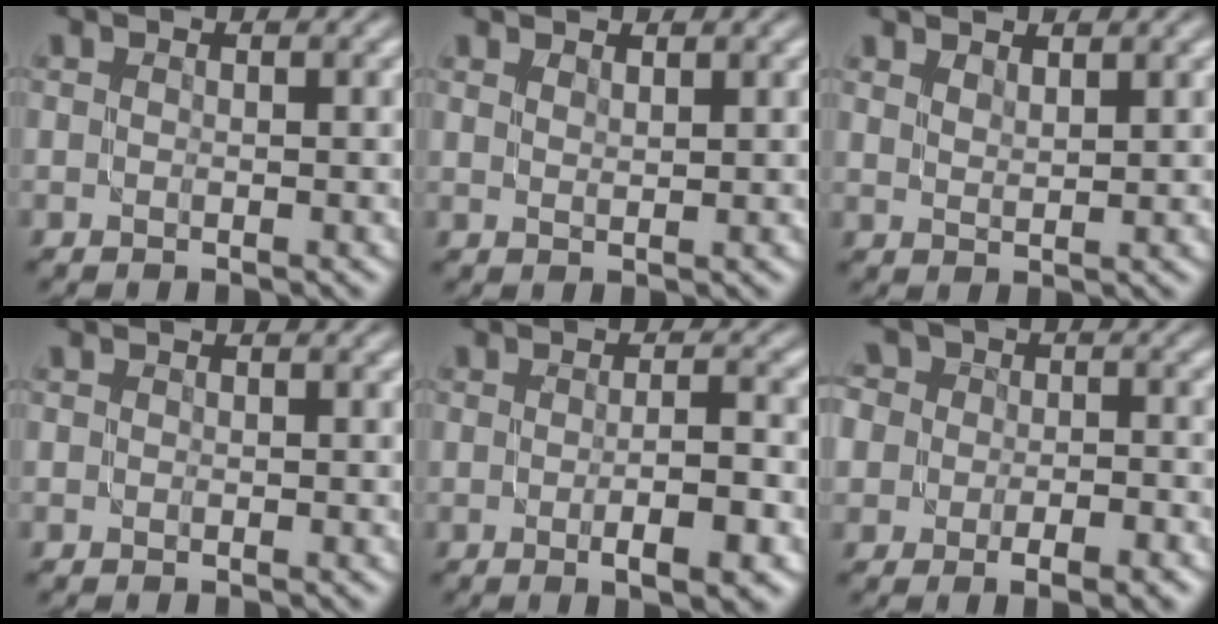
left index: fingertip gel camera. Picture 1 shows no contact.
{"total": 1.0, "force": [1.0, -0.1, 0.1], "torque": [-0.001, 0.000, 0.019]}
{"total": 1.6, "force": [1.6, 0.0, 0.2], "torque": [-0.005, 0.000, 0.031]}
{"total": 0.0}
{"total": 4.6, "force": [-1.3, 1.0, 4.3], "torque": [-0.063, -0.003, -0.013]}
{"total": 8.2, "force": [-2.0, 6.4, 4.7], "torque": [-0.042, 0.018, -0.061]}